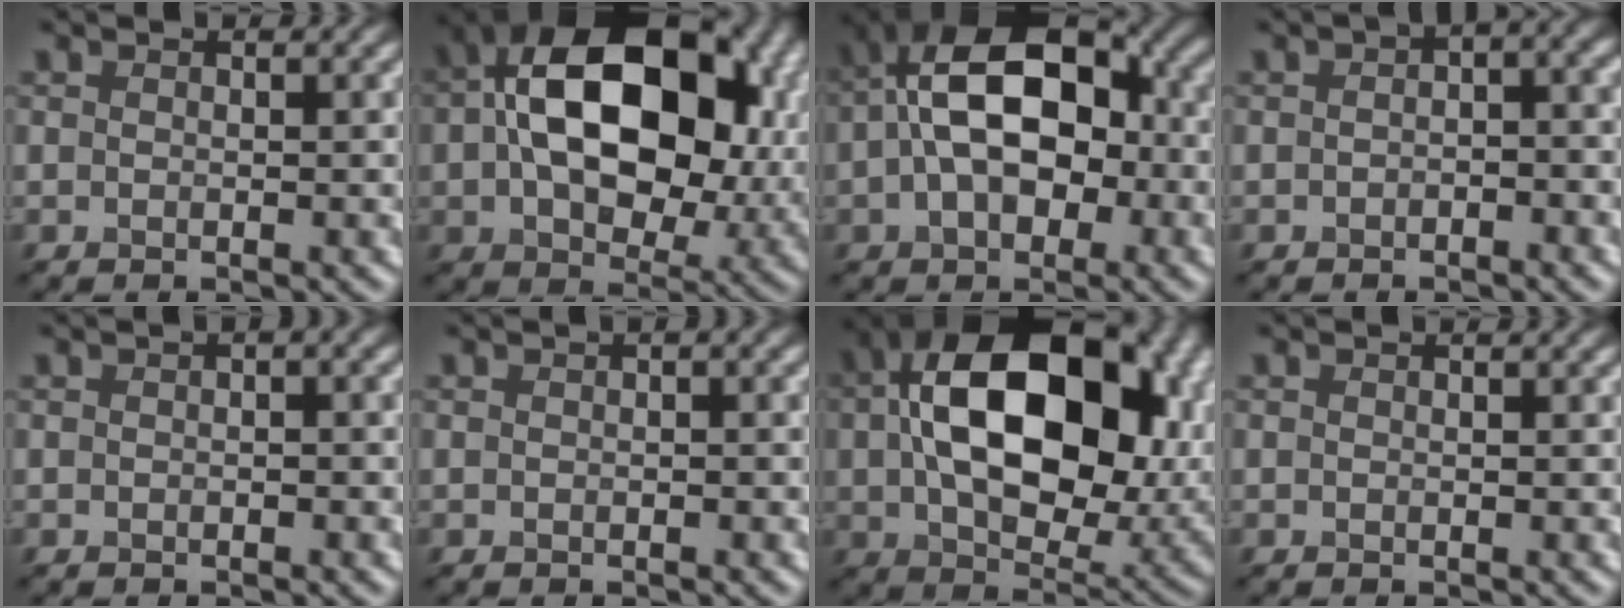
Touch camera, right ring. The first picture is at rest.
{"total": 14.4, "force": [1.7, 9.1, 11.0], "torque": [-0.196, 0.006, 0.065]}
{"total": 11.7, "force": [0.2, 6.7, 9.6], "torque": [-0.172, 0.027, 0.029]}
{"total": 2.4, "force": [-0.7, 0.4, 2.2], "torque": [-0.040, 0.008, 0.002]}
{"total": 1.5, "force": [0.1, 0.7, 1.3], "torque": [-0.010, 0.020, -0.007]}
{"total": 1.1, "force": [0.2, 0.6, 0.9], "torque": [-0.007, 0.016, -0.005]}
{"total": 16.1, "force": [2.3, 10.3, 12.2], "torque": [-0.221, -0.007, 0.083]}
{"total": 0.0}